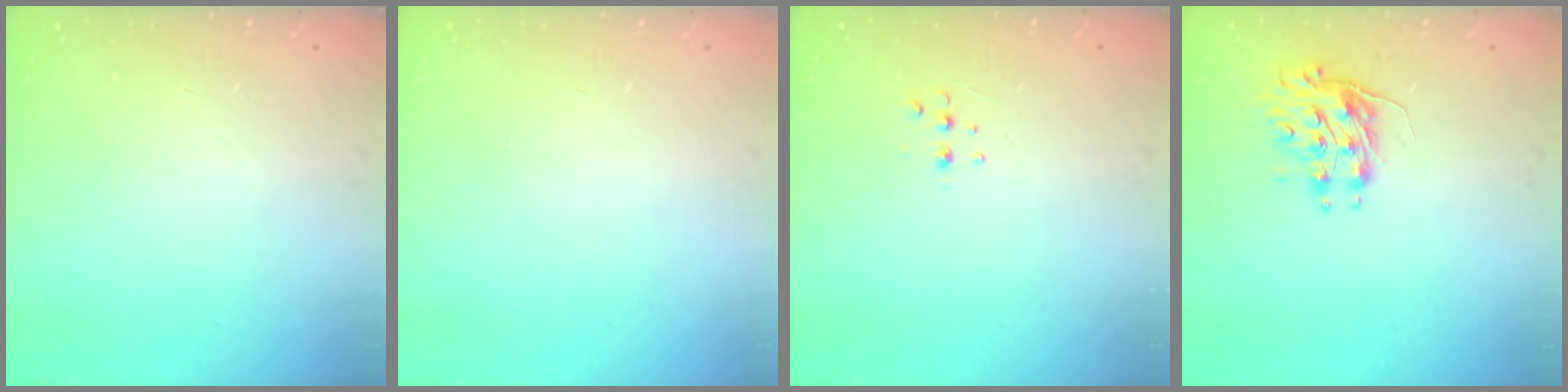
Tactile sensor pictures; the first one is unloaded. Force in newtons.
{"total": 0.0}
{"total": 4.1, "press": 3.9, "slide": 1.3}
{"total": 8.7, "press": 8.7, "slide": 0.3}